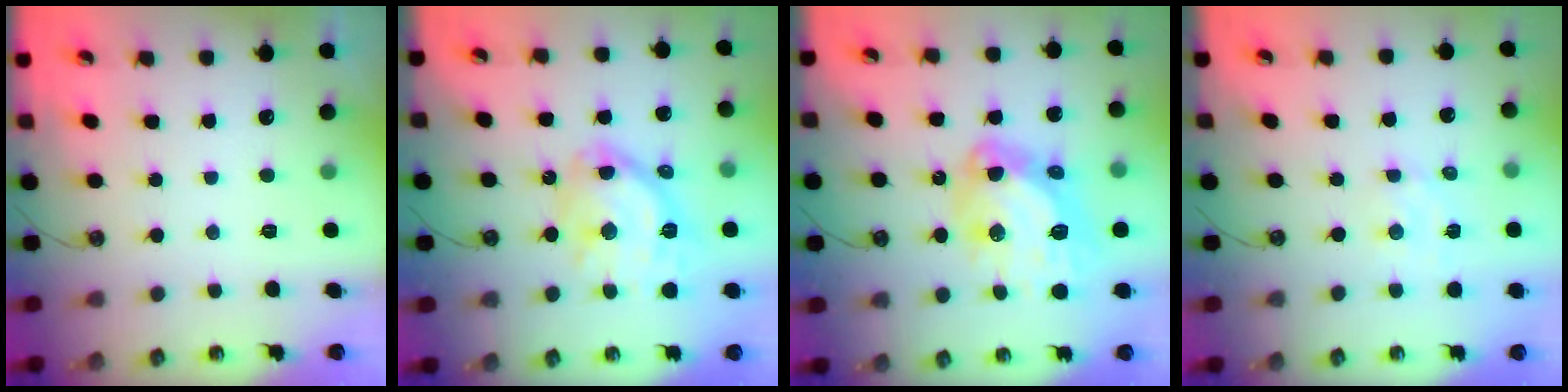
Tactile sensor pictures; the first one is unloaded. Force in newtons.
{"total": 15.1, "press": 15.0, "slide": 0.9}
{"total": 17.5, "press": 17.4, "slide": 2.1}
{"total": 2.6, "press": 2.6, "slide": 0.6}